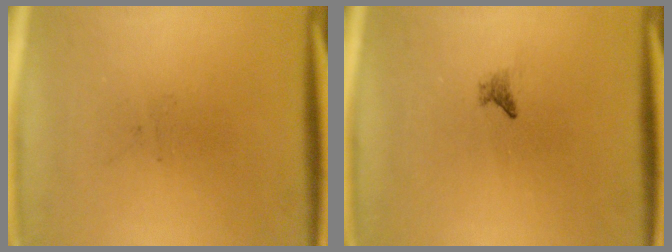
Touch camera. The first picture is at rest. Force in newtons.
{"total": 0.8}